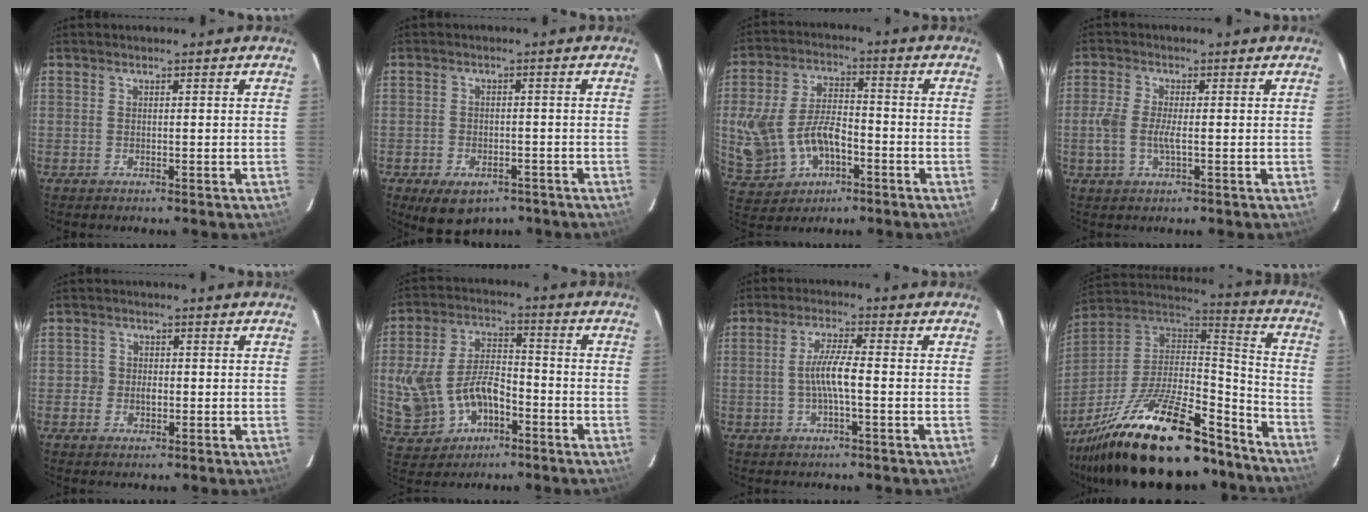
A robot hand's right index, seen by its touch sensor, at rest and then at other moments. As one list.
[{"total": 8.4, "force": [-5.4, 5.1, 4.0], "torque": [-0.084, -0.006, -0.068]}, {"total": 14.9, "force": [-3.9, 9.5, 10.8], "torque": [-0.246, 0.007, -0.049]}, {"total": 4.8, "force": [-0.9, 1.6, 4.4], "torque": [-0.098, 0.000, -0.018]}, {"total": 2.2, "force": [-0.6, 2.0, 0.6], "torque": [-0.009, 0.007, -0.012]}, {"total": 14.9, "force": [-4.7, 9.9, 10.1], "torque": [-0.233, 0.013, -0.062]}, {"total": 5.4, "force": [-1.0, 0.4, 5.3], "torque": [-0.103, 0.003, -0.019]}, {"total": 32.7, "force": [-22.9, 11.0, 20.6], "torque": [-0.372, -0.018, -0.348]}]